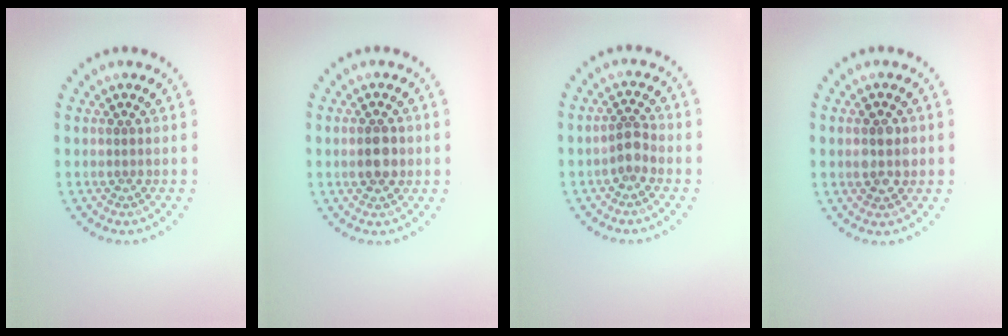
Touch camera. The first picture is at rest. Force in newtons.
{"total": 2.9, "press": 2.9, "slide": 0.1}
{"total": 1.8, "press": 1.5, "slide": 1.0}
{"total": 2.4, "press": 2.4, "slide": 0.2}